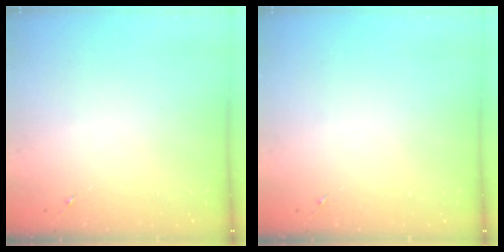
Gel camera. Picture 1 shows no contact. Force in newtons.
{"total": 0.0}